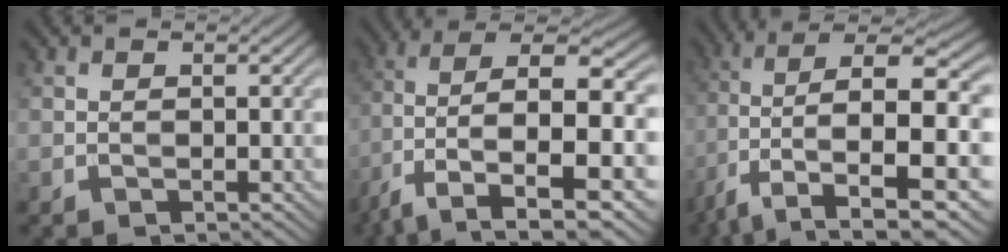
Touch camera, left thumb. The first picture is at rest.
{"total": 14.2, "force": [-1.2, 7.1, 12.2], "torque": [-0.265, -0.012, -0.010]}
{"total": 14.6, "force": [-0.1, 6.9, 12.8], "torque": [-0.279, -0.021, 0.022]}